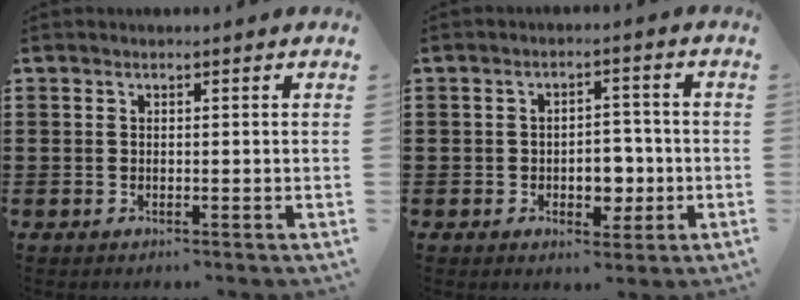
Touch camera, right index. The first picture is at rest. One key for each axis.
{"total": 4.8, "fx": -1.3, "fy": 3.2, "fz": 3.4, "tx": -0.056, "ty": 0.004, "tz": -0.026}